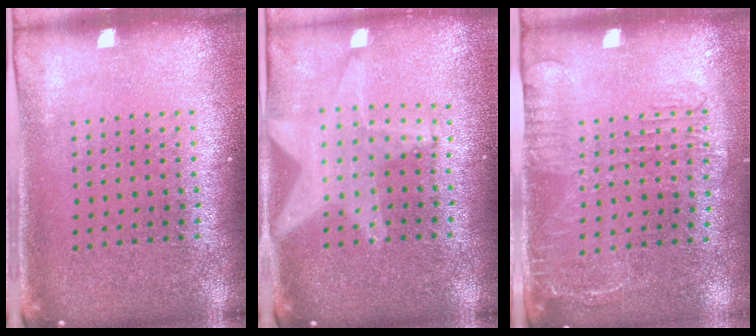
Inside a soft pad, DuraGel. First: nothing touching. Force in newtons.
{"total": 2.0, "press": 1.7, "slide": 1.0}
{"total": 1.6, "press": 1.2, "slide": 1.1}